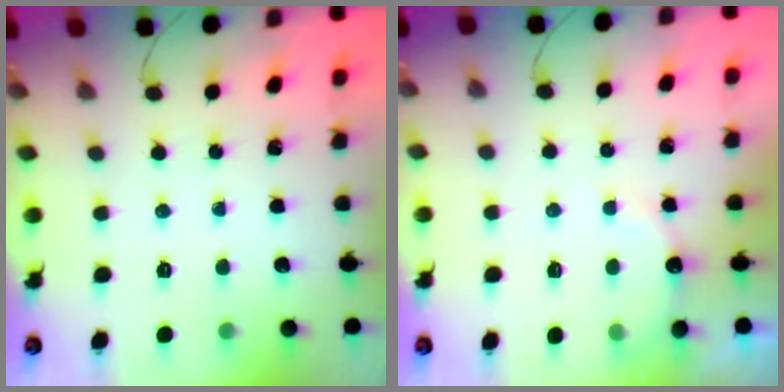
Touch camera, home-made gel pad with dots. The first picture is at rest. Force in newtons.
{"total": 7.8, "press": 7.6, "slide": 1.5}